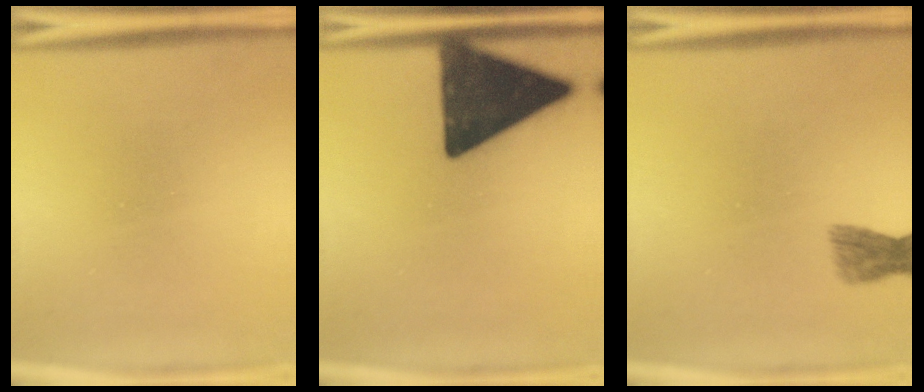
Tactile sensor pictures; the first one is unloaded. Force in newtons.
{"total": 17.1}
{"total": 1.8}